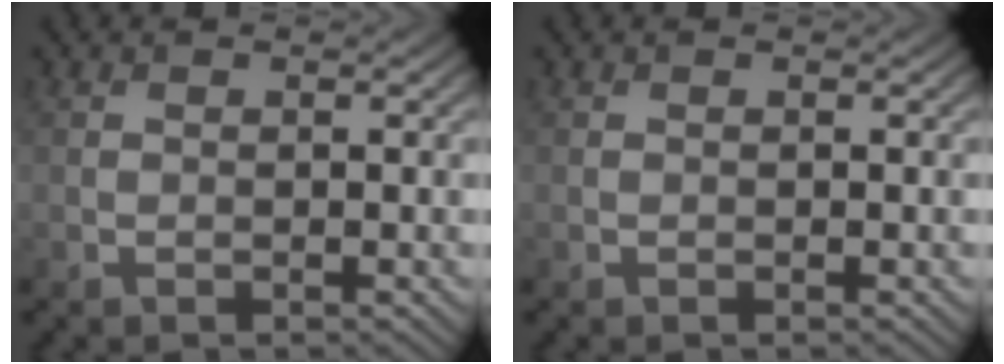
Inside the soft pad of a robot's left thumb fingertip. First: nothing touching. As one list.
[{"total": 0.0}]